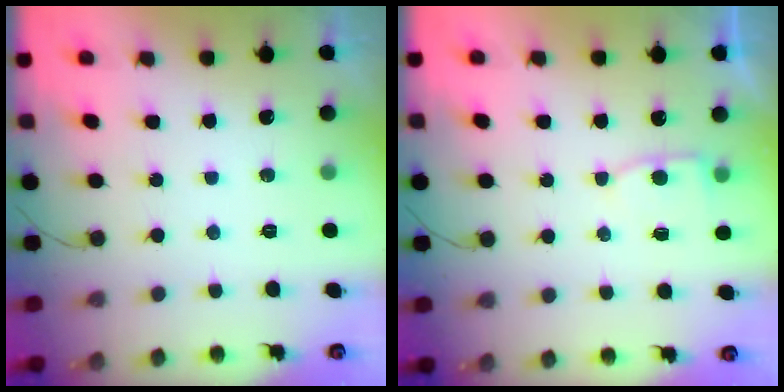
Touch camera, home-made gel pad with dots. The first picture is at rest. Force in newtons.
{"total": 5.0, "press": 4.9, "slide": 0.4}